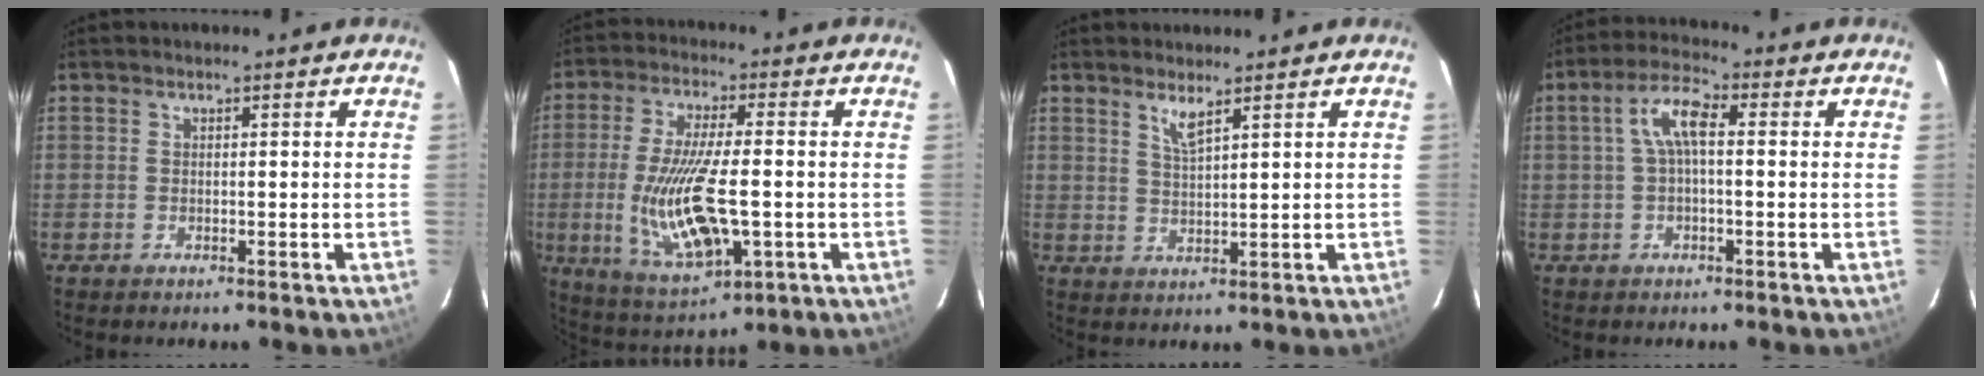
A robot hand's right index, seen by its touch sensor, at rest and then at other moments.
{"total": 16.0, "force": [-2.7, 5.2, 14.9], "torque": [-0.293, -0.021, -0.038]}
{"total": 2.9, "force": [2.2, 0.2, 2.0], "torque": [-0.040, -0.003, 0.041]}
{"total": 5.8, "force": [0.3, 2.0, 5.4], "torque": [-0.109, 0.019, 0.007]}